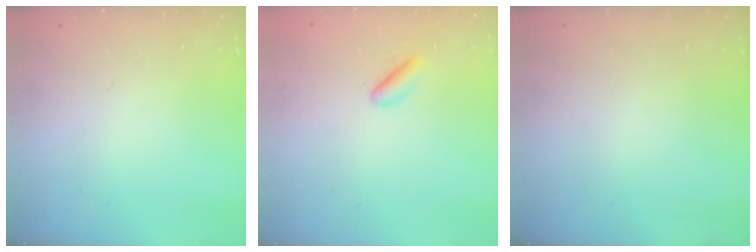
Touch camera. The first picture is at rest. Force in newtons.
{"total": 2.4, "press": 2.3, "slide": 0.8}
{"total": 0.0}